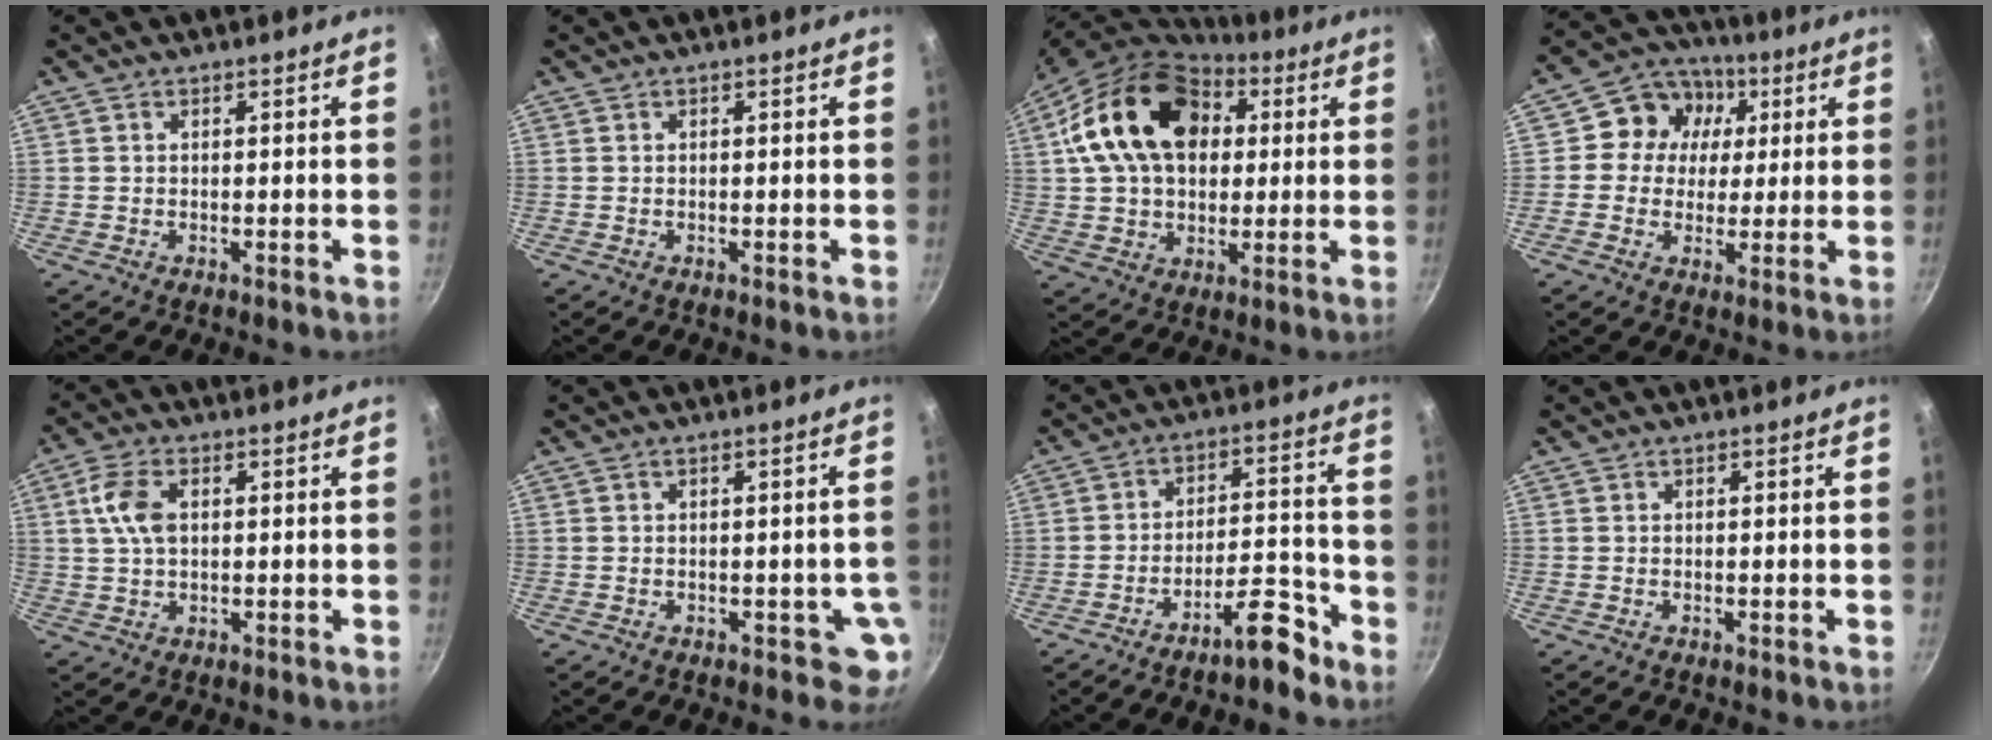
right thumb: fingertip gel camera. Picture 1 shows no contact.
{"total": 0.0}
{"total": 20.9, "force": [5.3, 14.9, 13.7], "torque": [-0.209, 0.011, 0.083]}
{"total": 10.4, "force": [2.2, 9.3, 3.9], "torque": [-0.027, 0.009, 0.013]}
{"total": 7.0, "force": [1.6, 4.1, 5.5], "torque": [-0.106, 0.004, 0.027]}
{"total": 3.3, "force": [-0.5, 2.3, 2.3], "torque": [-0.002, 0.004, -0.005]}
{"total": 8.2, "force": [-6.2, 2.3, 4.8], "torque": [-0.052, 0.064, -0.091]}
{"total": 0.0}